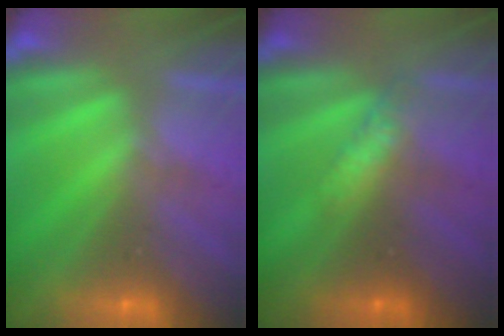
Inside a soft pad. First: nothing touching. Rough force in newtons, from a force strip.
{"total": 3.1}